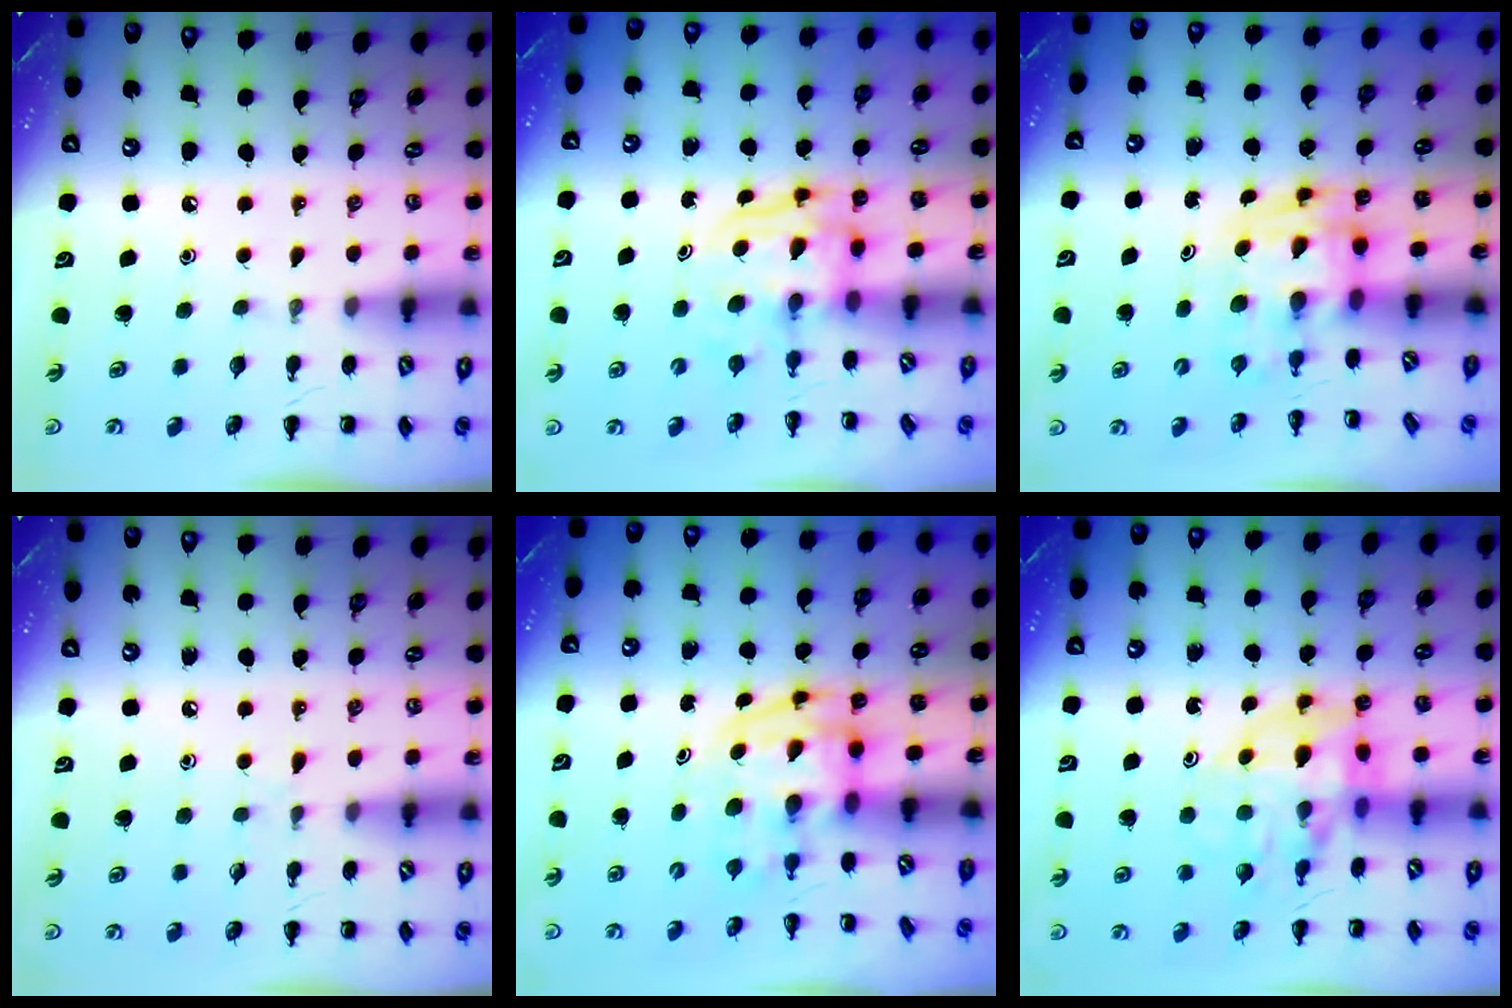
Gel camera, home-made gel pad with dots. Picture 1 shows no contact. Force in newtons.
{"total": 3.7, "press": 3.6, "slide": 0.4}
{"total": 3.6, "press": 3.5, "slide": 0.6}
{"total": 3.8, "press": 3.4, "slide": 1.6}
{"total": 3.9, "press": 3.8, "slide": 0.6}
{"total": 11.9, "press": 11.6, "slide": 2.8}